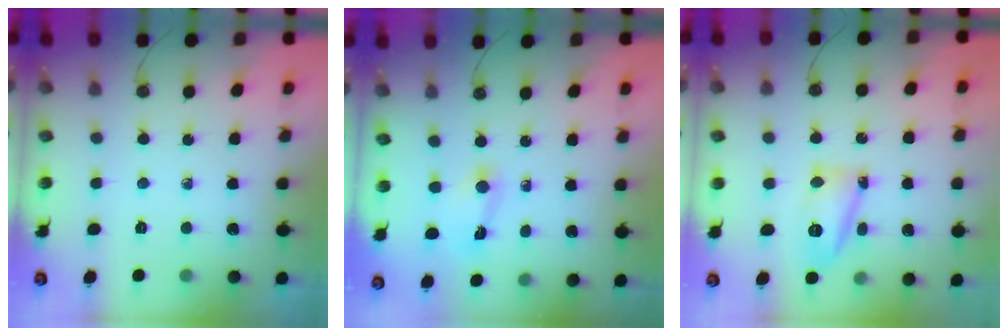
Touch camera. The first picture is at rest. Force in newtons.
{"total": 2.0, "press": 2.0, "slide": 0.4}
{"total": 12.4, "press": 11.7, "slide": 4.2}